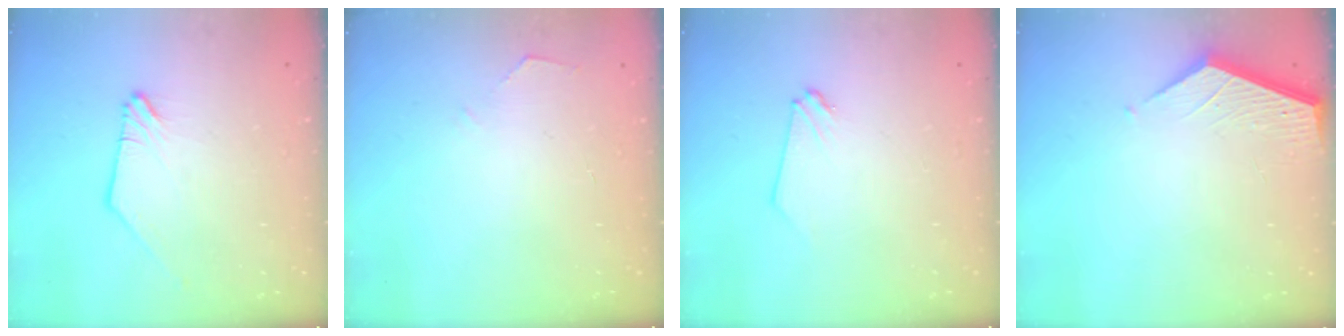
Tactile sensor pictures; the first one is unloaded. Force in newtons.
{"total": 2.2, "press": 2.2, "slide": 0.3}
{"total": 0.0}
{"total": 3.6, "press": 3.6, "slide": 0.4}